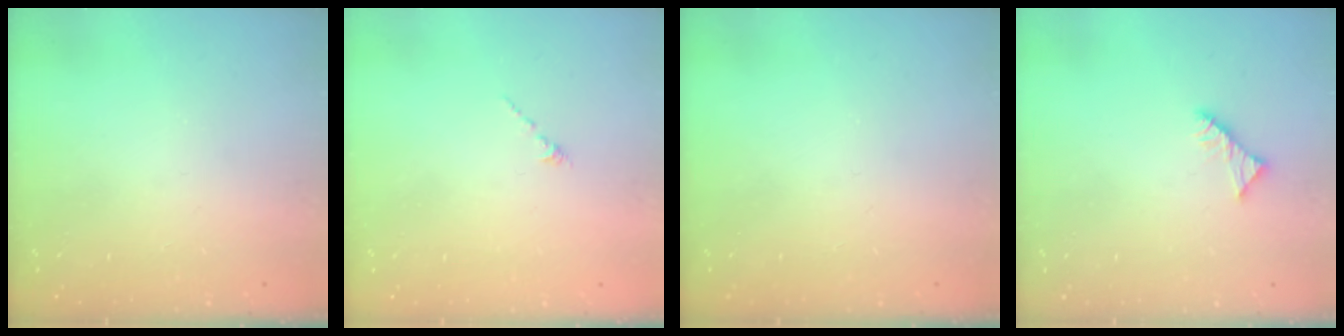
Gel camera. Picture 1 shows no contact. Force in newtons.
{"total": 0.0}
{"total": 0.0}
{"total": 2.9, "press": 2.9, "slide": 0.4}